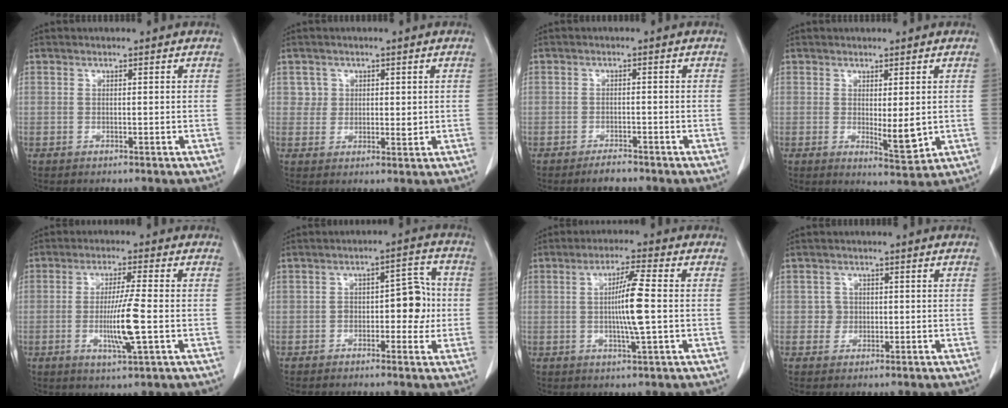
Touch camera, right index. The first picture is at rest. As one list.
[{"total": 3.0, "force": [1.1, 2.7, 0.7], "torque": [0.001, -0.005, 0.015]}, {"total": 2.4, "force": [-2.1, 0.8, 0.9], "torque": [-0.019, 0.000, -0.032]}, {"total": 4.6, "force": [-0.1, 1.2, 4.5], "torque": [-0.064, -0.013, 0.006]}, {"total": 7.8, "force": [-1.5, -0.4, 7.7], "torque": [-0.140, -0.014, -0.028]}, {"total": 6.5, "force": [-0.9, 3.0, 5.6], "torque": [-0.068, 0.027, -0.011]}, {"total": 7.4, "force": [-0.1, -0.4, 7.4], "torque": [-0.129, -0.004, -0.005]}, {"total": 1.9, "force": [-0.1, 1.9, 0.1], "torque": [0.005, 0.007, -0.003]}]